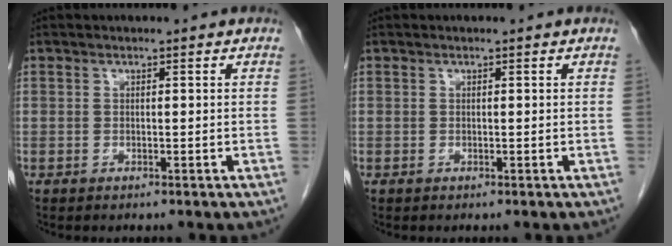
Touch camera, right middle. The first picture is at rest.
{"total": 0.0}